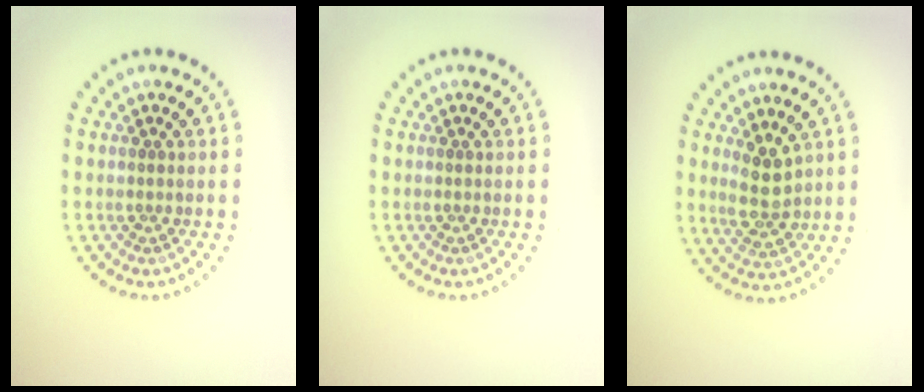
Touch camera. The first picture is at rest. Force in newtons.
{"total": 0.0}
{"total": 3.0, "press": 2.8, "slide": 0.9}